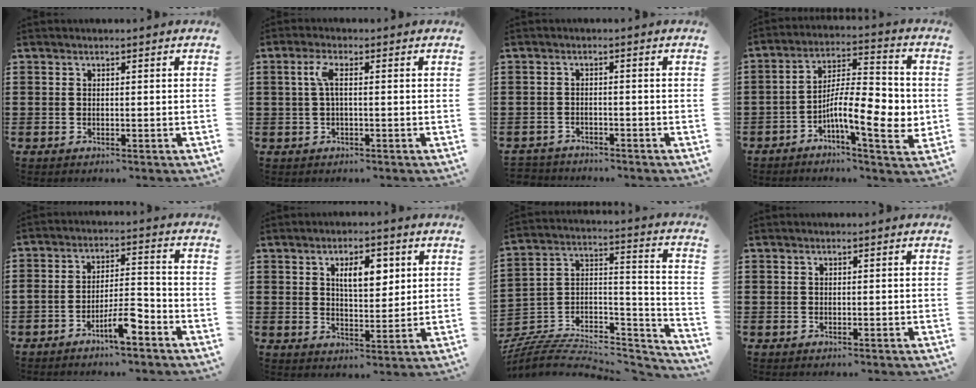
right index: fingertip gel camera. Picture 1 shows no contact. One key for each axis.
{"total": 3.3, "fx": 0.1, "fy": 0.7, "fz": 3.2, "tx": -0.070, "ty": 0.002, "tz": -0.004}
{"total": 1.9, "fx": -1.8, "fy": 0.4, "fz": -0.3, "tx": -0.002, "ty": 0.003, "tz": -0.043}
{"total": 11.5, "fx": -3.0, "fy": 3.1, "fz": 10.7, "tx": -0.195, "ty": -0.004, "tz": -0.052}
{"total": 6.4, "fx": -4.3, "fy": 1.6, "fz": 4.5, "tx": -0.086, "ty": 0.005, "tz": -0.078}
{"total": 6.2, "fx": 2.4, "fy": 2.7, "fz": 5.0, "tx": -0.082, "ty": 0.000, "tz": 0.034}
{"total": 6.5, "fx": -5.5, "fy": 2.7, "fz": 2.1, "tx": -0.046, "ty": 0.002, "tz": -0.112}
{"total": 0.0}